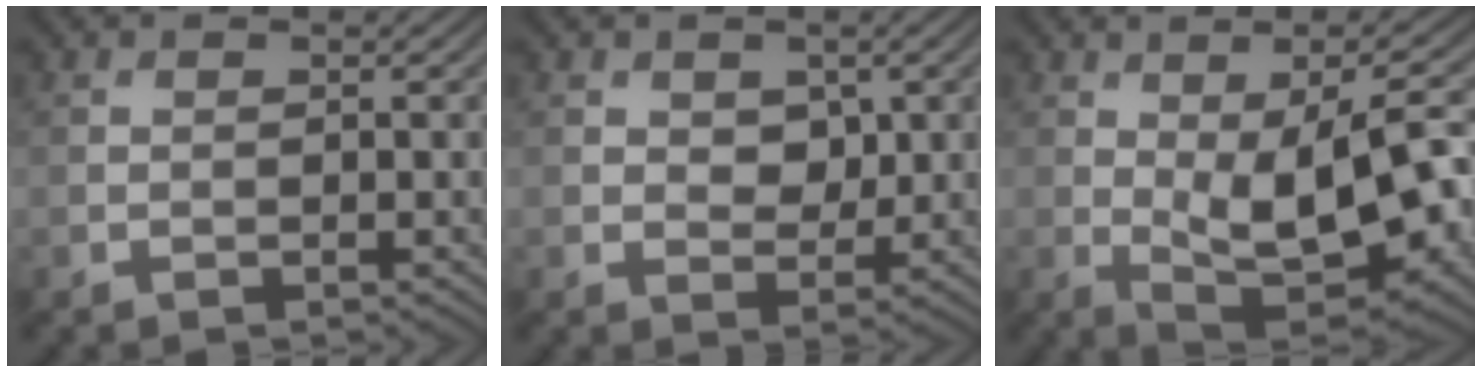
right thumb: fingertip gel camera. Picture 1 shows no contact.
{"total": 2.8, "force": [0.9, 2.0, 1.7], "torque": [-0.035, -0.006, 0.011]}
{"total": 12.7, "force": [-1.2, 5.7, 11.3], "torque": [-0.186, -0.004, -0.012]}